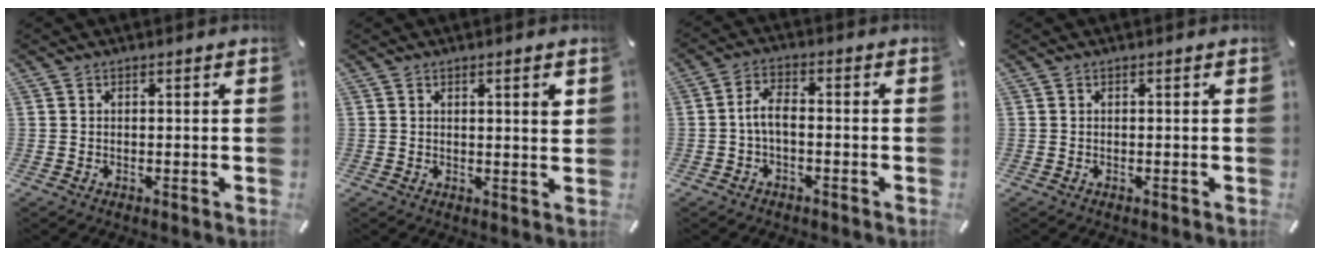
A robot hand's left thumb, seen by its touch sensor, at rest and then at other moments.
{"total": 3.3, "force": [1.3, 0.5, 3.0], "torque": [-0.043, -0.007, 0.017]}
{"total": 5.0, "force": [-1.4, 2.7, 4.1], "torque": [-0.091, 0.008, -0.031]}
{"total": 0.0}